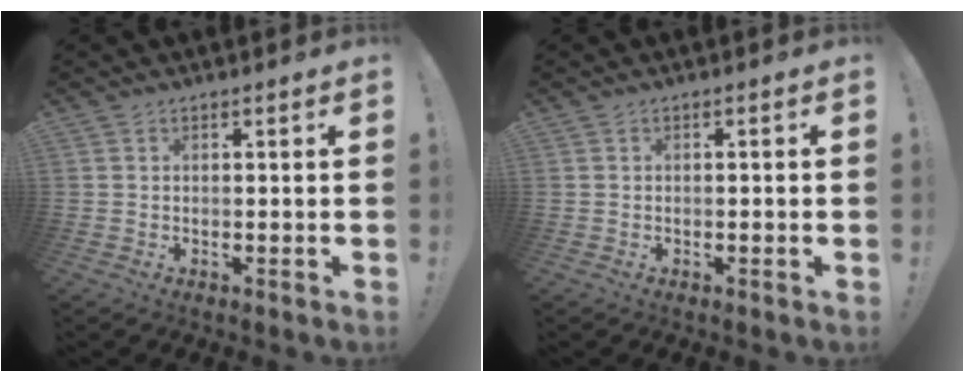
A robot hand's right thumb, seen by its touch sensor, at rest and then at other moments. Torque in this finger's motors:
{"motor_torque": [0.14, 0.12, -0.11, 0.02, 0.01]}